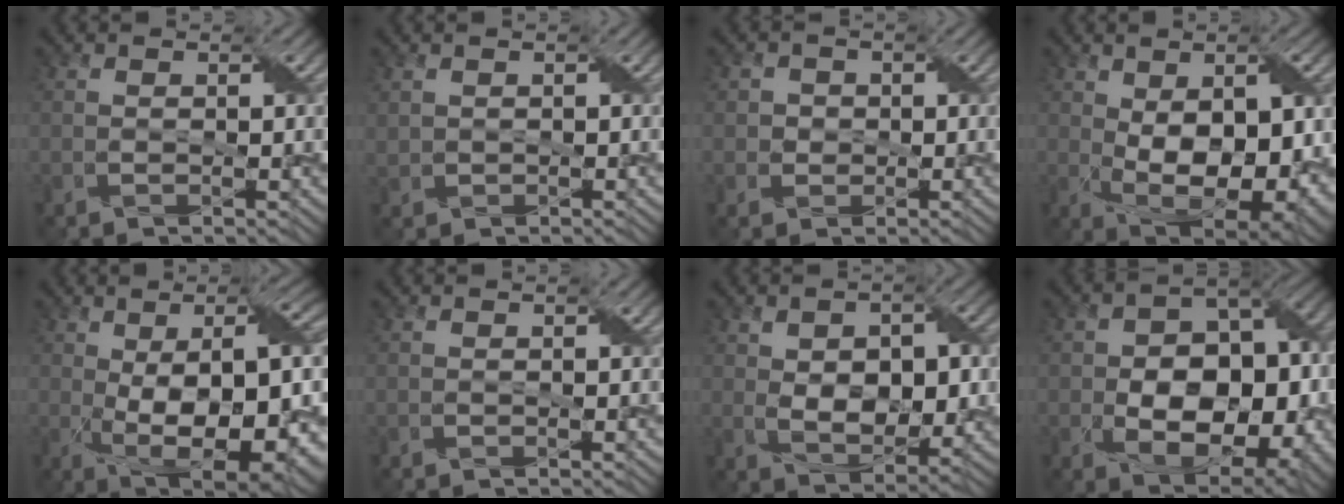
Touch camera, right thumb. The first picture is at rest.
{"total": 1.1, "force": [0.7, 0.8, 0.3], "torque": [-0.014, 0.001, 0.020]}
{"total": 2.9, "force": [0.6, 2.7, 0.6], "torque": [-0.019, -0.003, 0.005]}
{"total": 13.7, "force": [-0.3, 7.6, 11.4], "torque": [-0.191, -0.020, 0.011]}
{"total": 15.4, "force": [-2.0, 6.9, 13.6], "torque": [-0.213, -0.016, -0.014]}
{"total": 0.0}
{"total": 8.1, "force": [0.5, 4.9, 6.4], "torque": [-0.111, -0.006, 0.012]}
{"total": 13.1, "force": [-2.8, 8.6, 9.5], "torque": [-0.141, -0.011, -0.044]}